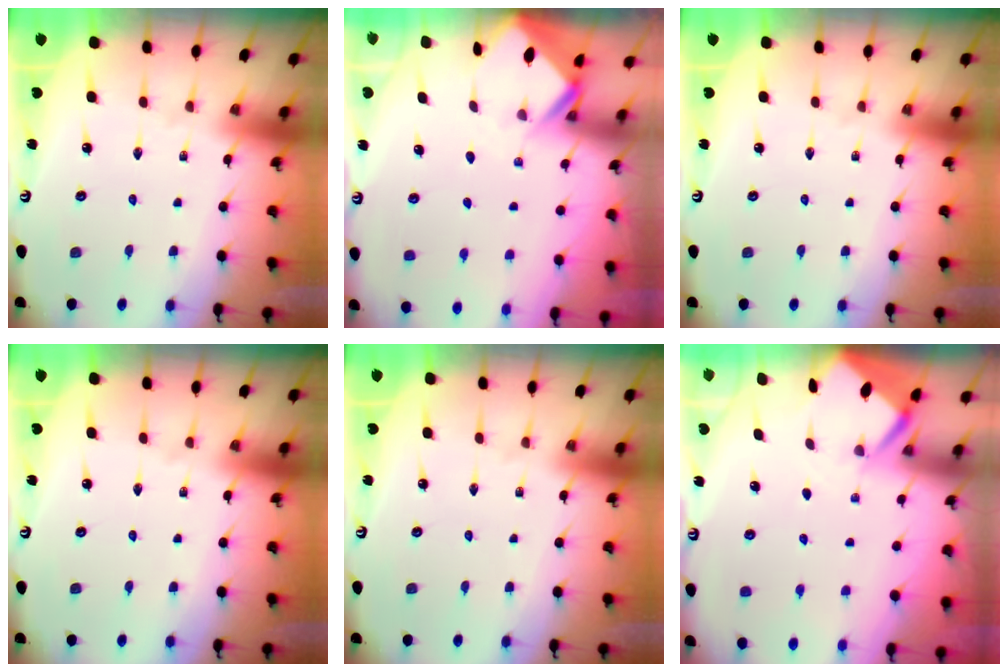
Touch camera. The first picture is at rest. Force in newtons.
{"total": 2.3, "press": 2.3, "slide": 0.2}
{"total": 0.0}
{"total": 0.0}
{"total": 0.0}
{"total": 2.7, "press": 2.6, "slide": 0.4}